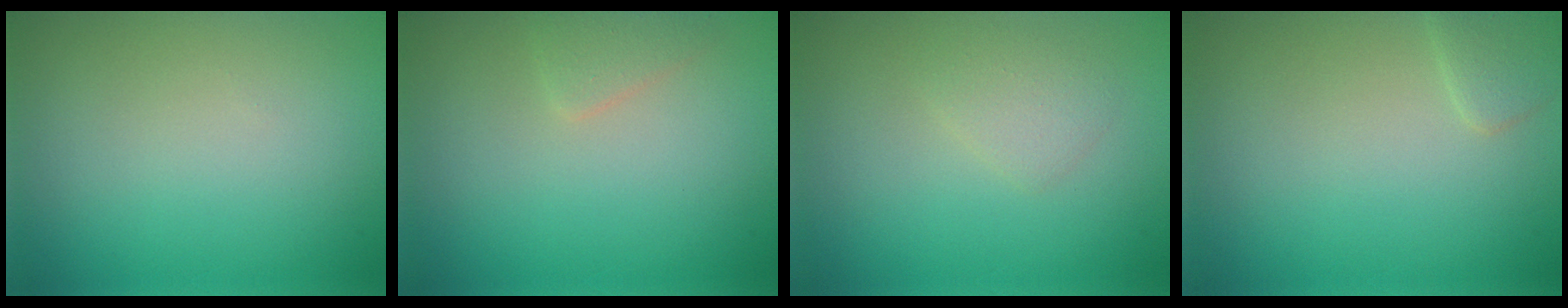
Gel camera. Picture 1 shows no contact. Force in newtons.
{"total": 1.2, "press": 1.2, "slide": 0.1}
{"total": 1.6, "press": 1.6, "slide": 0.0}
{"total": 1.4, "press": 1.4, "slide": 0.1}